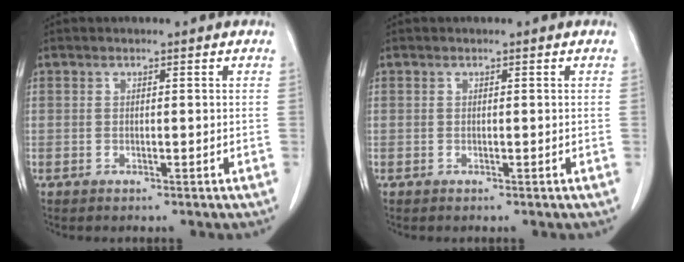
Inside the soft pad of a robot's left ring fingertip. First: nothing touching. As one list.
[{"total": 0.0}]